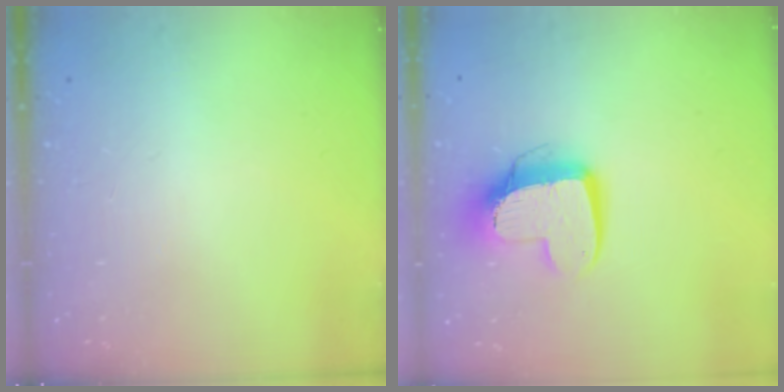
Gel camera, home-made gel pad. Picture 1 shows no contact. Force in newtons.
{"total": 12.1, "press": 12.0, "slide": 1.2}